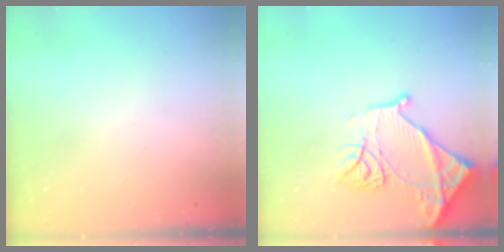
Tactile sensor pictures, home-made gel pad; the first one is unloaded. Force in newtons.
{"total": 17.7, "press": 17.6, "slide": 1.7}